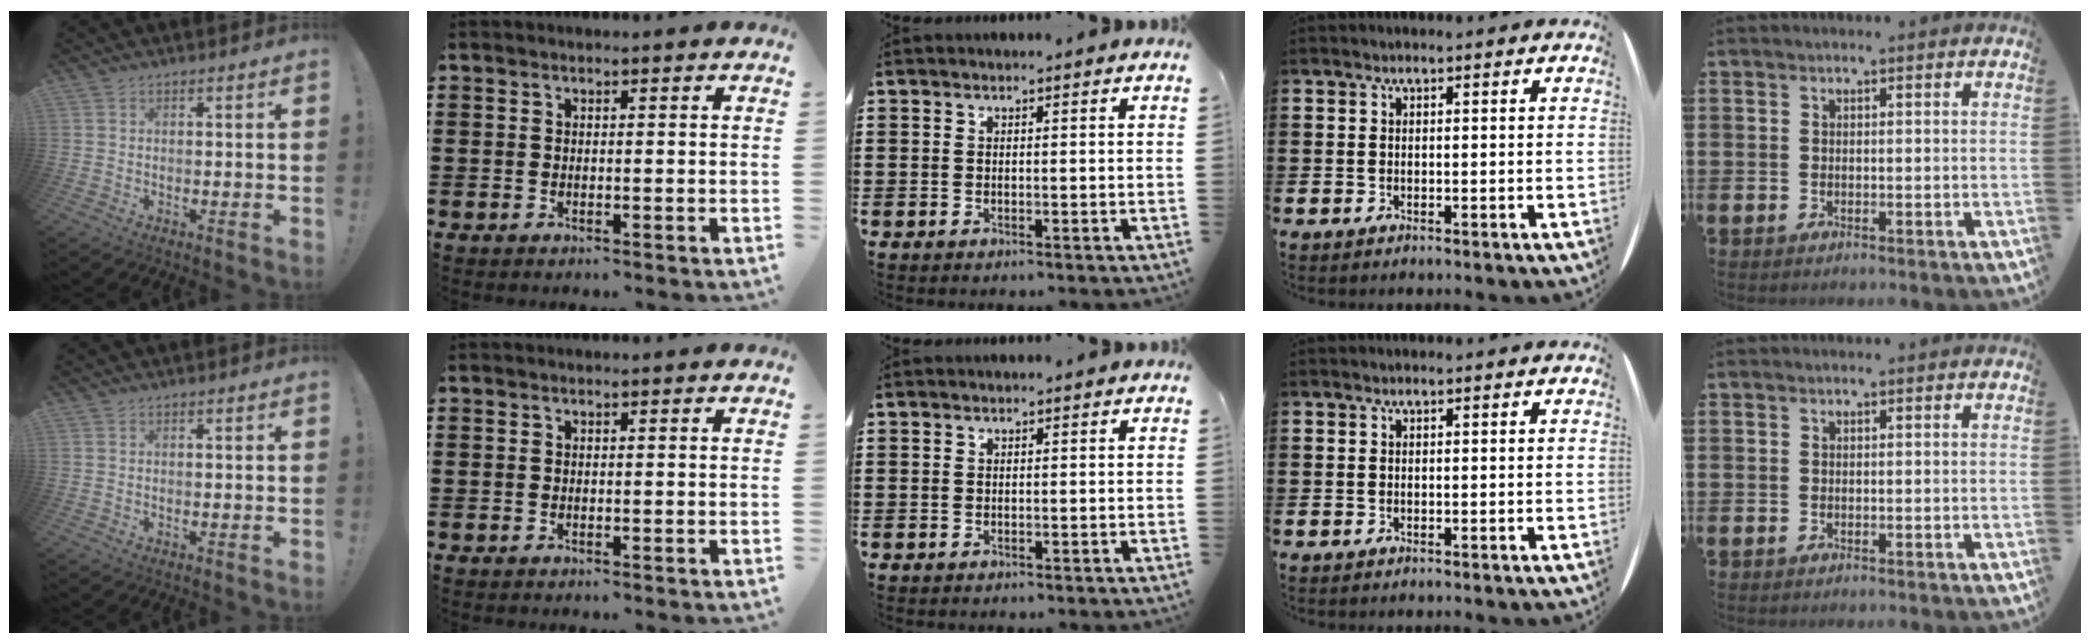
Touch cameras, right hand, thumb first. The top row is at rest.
{}